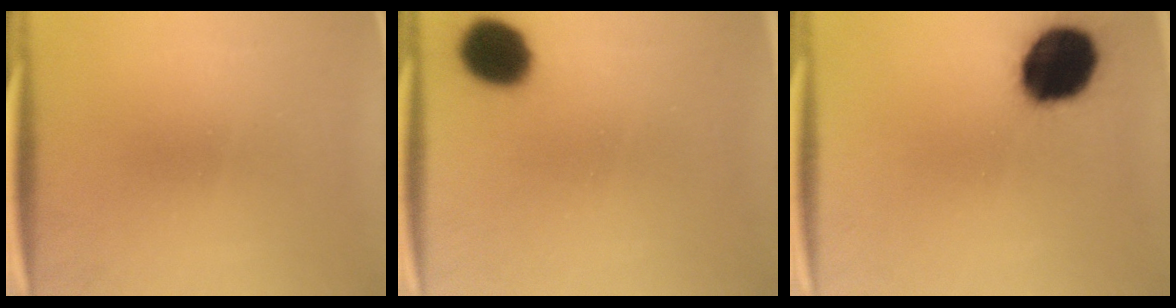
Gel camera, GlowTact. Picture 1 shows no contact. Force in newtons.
{"total": 11.0}
{"total": 19.4}